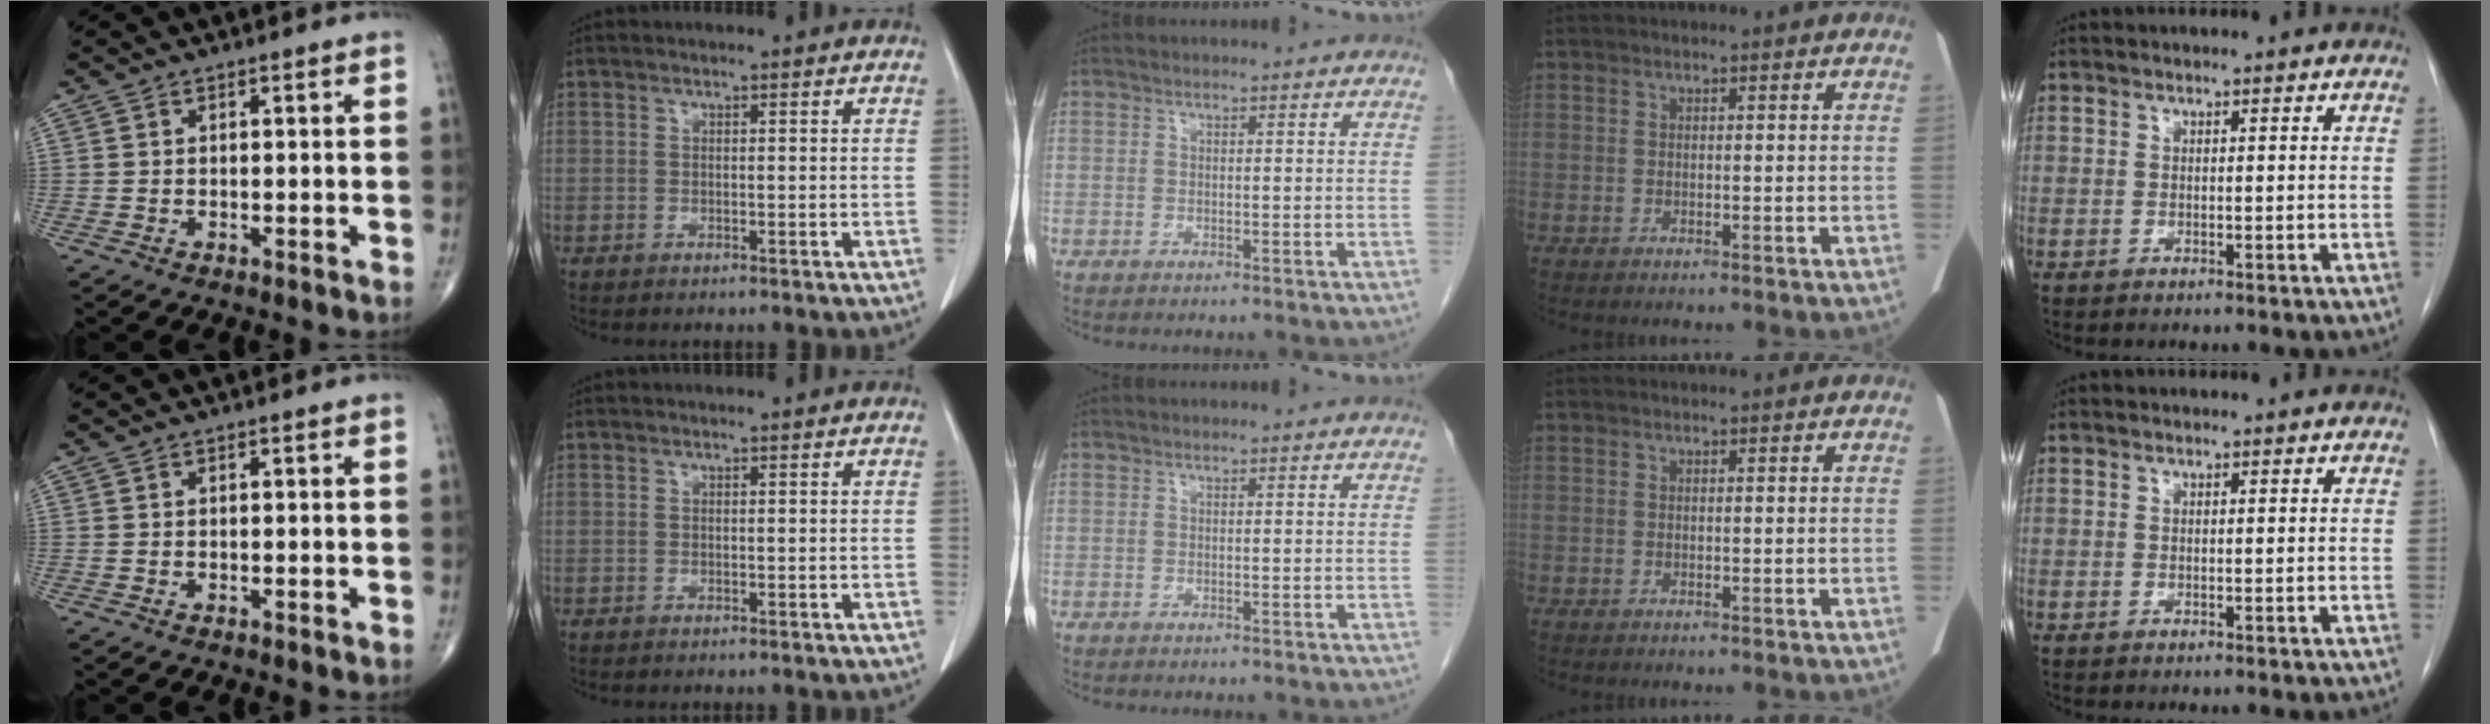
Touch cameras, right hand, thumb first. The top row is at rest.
{}